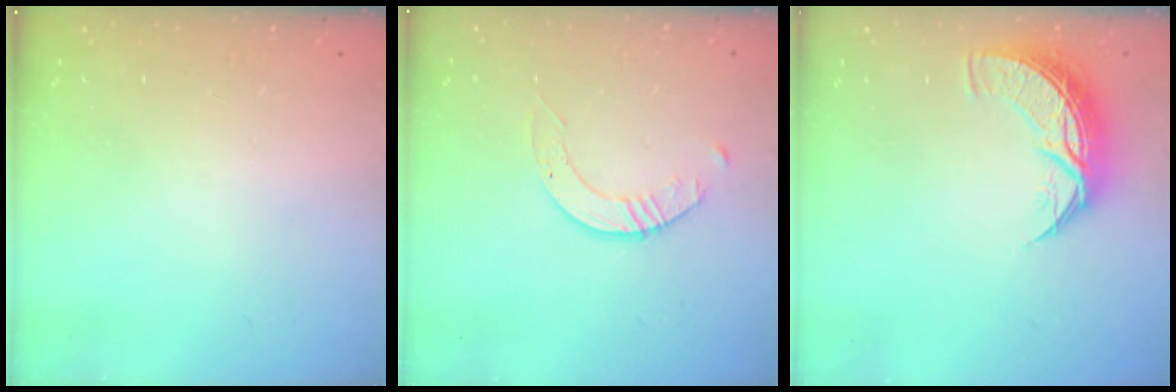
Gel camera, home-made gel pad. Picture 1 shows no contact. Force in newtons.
{"total": 2.6, "press": 2.6, "slide": 0.3}
{"total": 9.0, "press": 9.0, "slide": 0.6}